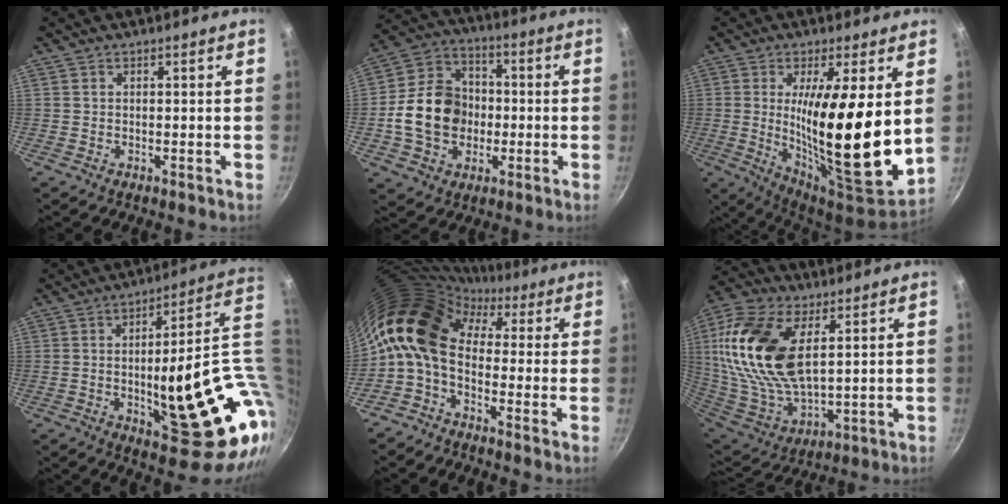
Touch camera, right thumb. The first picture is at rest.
{"total": 15.3, "force": [-1.7, 12.4, 8.8], "torque": [-0.128, 0.030, -0.038]}
{"total": 21.2, "force": [2.9, 4.8, 20.4], "torque": [-0.327, -0.051, 0.049]}
{"total": 26.7, "force": [0.4, 9.0, 25.2], "torque": [-0.305, -0.008, 0.024]}
{"total": 14.6, "force": [1.1, 9.9, 10.7], "torque": [-0.180, 0.035, -0.008]}
{"total": 23.4, "force": [6.7, 12.5, 18.6], "torque": [-0.375, -0.026, 0.128]}